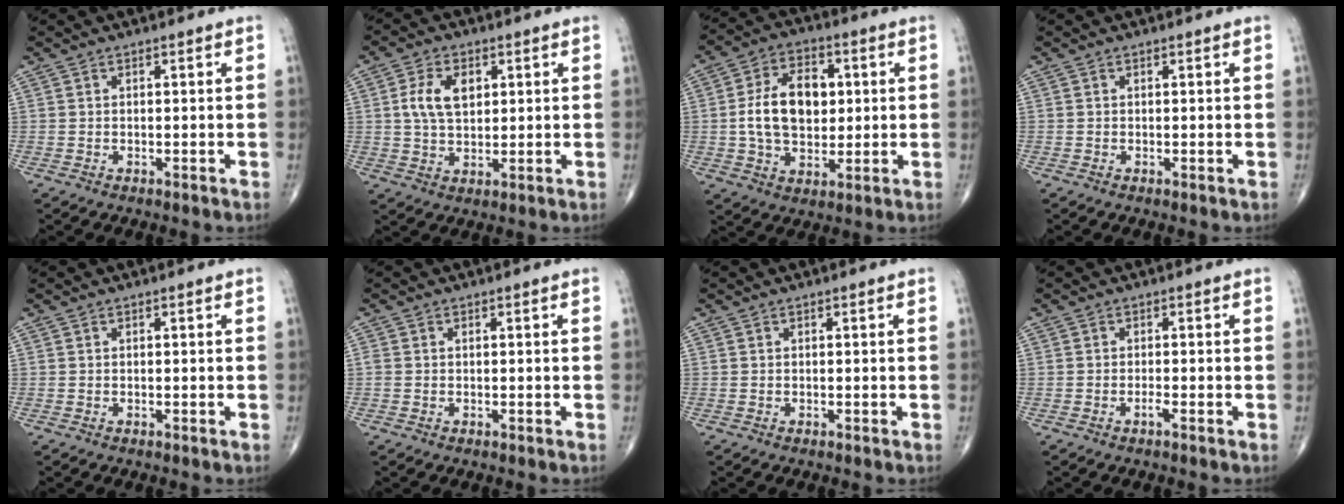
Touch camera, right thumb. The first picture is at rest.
{"total": 7.8, "force": [1.8, 4.8, 5.8], "torque": [-0.100, -0.001, 0.035]}
{"total": 13.3, "force": [1.1, 8.8, 10.0], "torque": [-0.151, 0.009, 0.018]}
{"total": 0.0}
{"total": 0.0}
{"total": 0.6, "force": [0.0, 0.5, 0.3], "torque": [-0.007, 0.003, 0.001]}
{"total": 0.0}
{"total": 0.9, "force": [-0.5, -0.1, 0.7], "torque": [-0.014, 0.000, -0.011]}